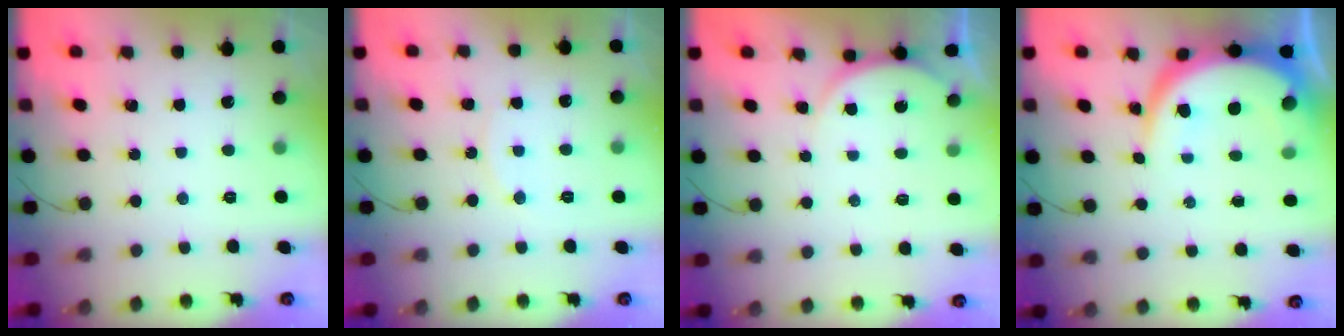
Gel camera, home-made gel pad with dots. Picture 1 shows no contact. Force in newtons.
{"total": 5.4, "press": 5.4, "slide": 0.5}
{"total": 3.5, "press": 3.5, "slide": 0.5}
{"total": 10.9, "press": 10.9, "slide": 0.9}